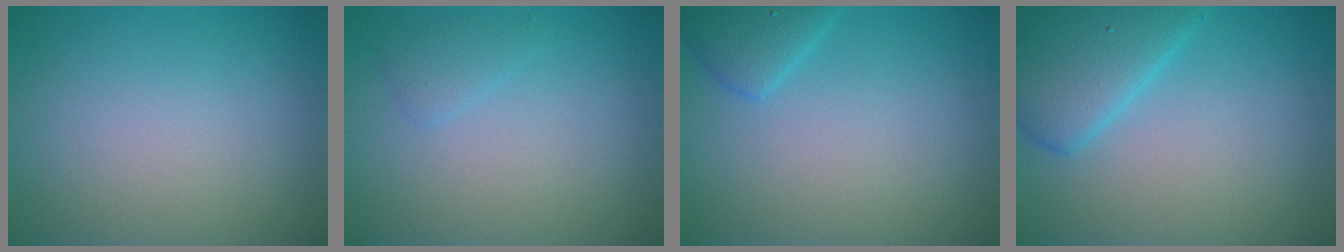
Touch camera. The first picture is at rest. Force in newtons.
{"total": 1.1, "press": 1.1, "slide": 0.1}
{"total": 2.2, "press": 2.2, "slide": 0.3}
{"total": 5.2, "press": 5.2, "slide": 0.3}